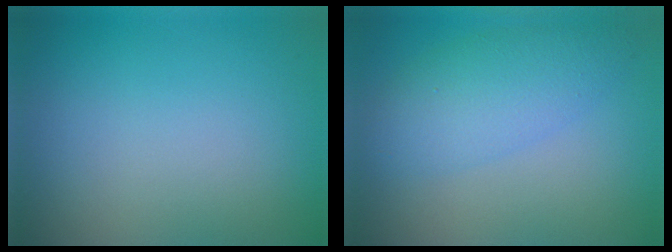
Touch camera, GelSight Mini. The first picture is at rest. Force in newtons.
{"total": 4.3, "press": 4.3, "slide": 0.0}